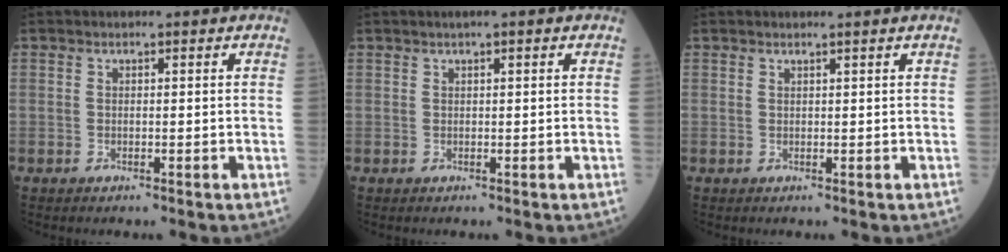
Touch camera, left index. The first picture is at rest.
{"total": 2.1, "force": [1.4, 0.2, 1.5], "torque": [-0.023, 0.017, 0.021]}
{"total": 0.8, "force": [0.7, -0.3, 0.1], "torque": [-0.012, -0.009, 0.018]}